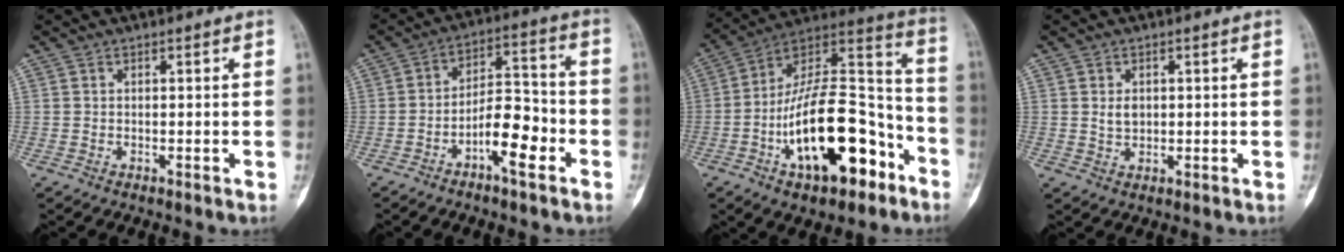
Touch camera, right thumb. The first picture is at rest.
{"total": 9.8, "force": [-4.5, 3.8, 7.9], "torque": [-0.119, 0.045, -0.078]}
{"total": 25.8, "force": [-10.2, 11.6, 20.6], "torque": [-0.341, 0.075, -0.159]}
{"total": 2.5, "force": [0.5, 1.8, 1.7], "torque": [-0.022, -0.004, 0.012]}